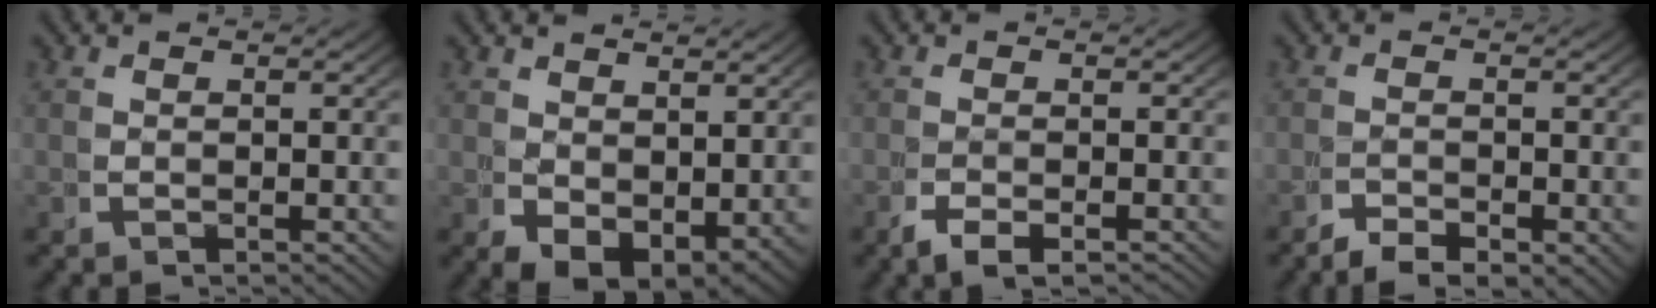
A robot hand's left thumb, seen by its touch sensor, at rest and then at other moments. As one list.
[{"total": 4.8, "force": [-0.8, 3.5, 3.2], "torque": [-0.053, -0.039, 0.011]}, {"total": 1.4, "force": [-1.2, -0.2, 0.6], "torque": [0.000, 0.003, -0.022]}, {"total": 1.5, "force": [-1.4, 0.0, 0.6], "torque": [0.015, -0.002, -0.031]}]